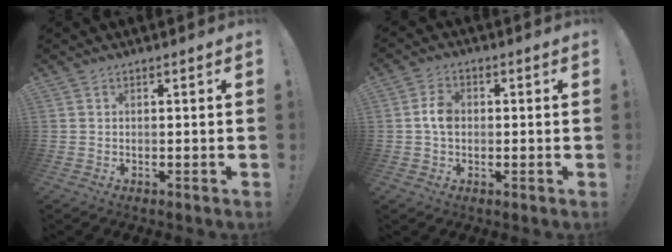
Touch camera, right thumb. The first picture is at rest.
{"total": 5.0, "force": [-0.2, 3.5, 3.7], "torque": [-0.062, 0.013, -0.002]}